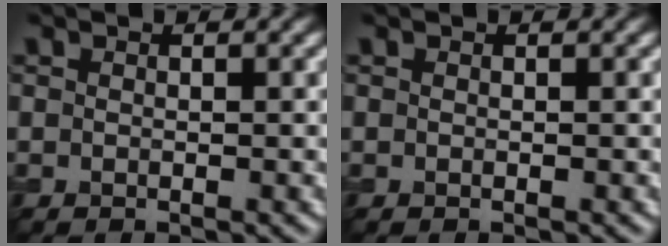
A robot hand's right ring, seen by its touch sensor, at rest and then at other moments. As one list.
[{"total": 0.0}]